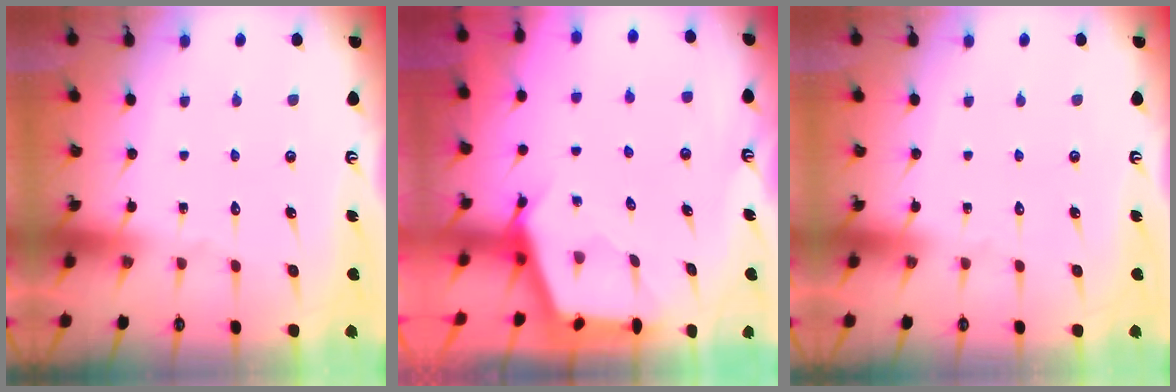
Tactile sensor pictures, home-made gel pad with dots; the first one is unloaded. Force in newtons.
{"total": 2.6, "press": 2.5, "slide": 0.3}
{"total": 0.0}